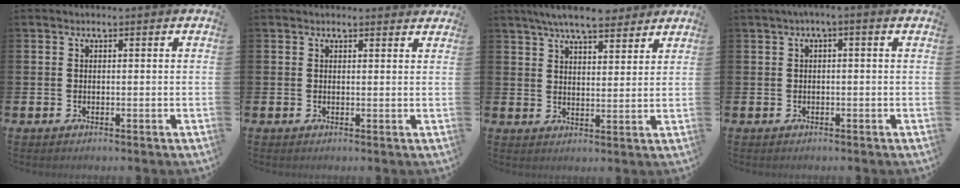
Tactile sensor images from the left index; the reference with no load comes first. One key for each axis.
{"total": 1.1, "fx": 1.0, "fy": 0.2, "fz": 0.2, "tx": 0.004, "ty": -0.001, "tz": 0.017}
{"total": 7.0, "fx": 6.4, "fy": 1.4, "fz": 2.5, "tx": -0.057, "ty": -0.021, "tz": 0.114}
{"total": 1.3, "fx": 0.0, "fy": 0.0, "fz": 1.3, "tx": -0.028, "ty": 0.002, "tz": 0.000}